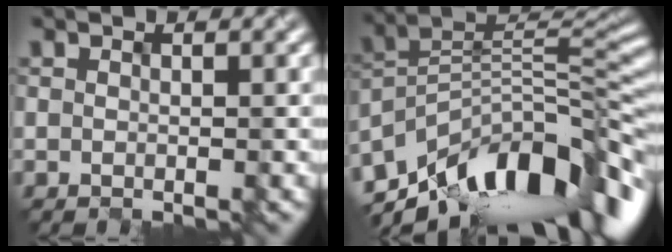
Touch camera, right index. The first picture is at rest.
{"total": 11.9, "force": [-7.2, 5.1, 8.0], "torque": [-0.151, 0.028, -0.124]}